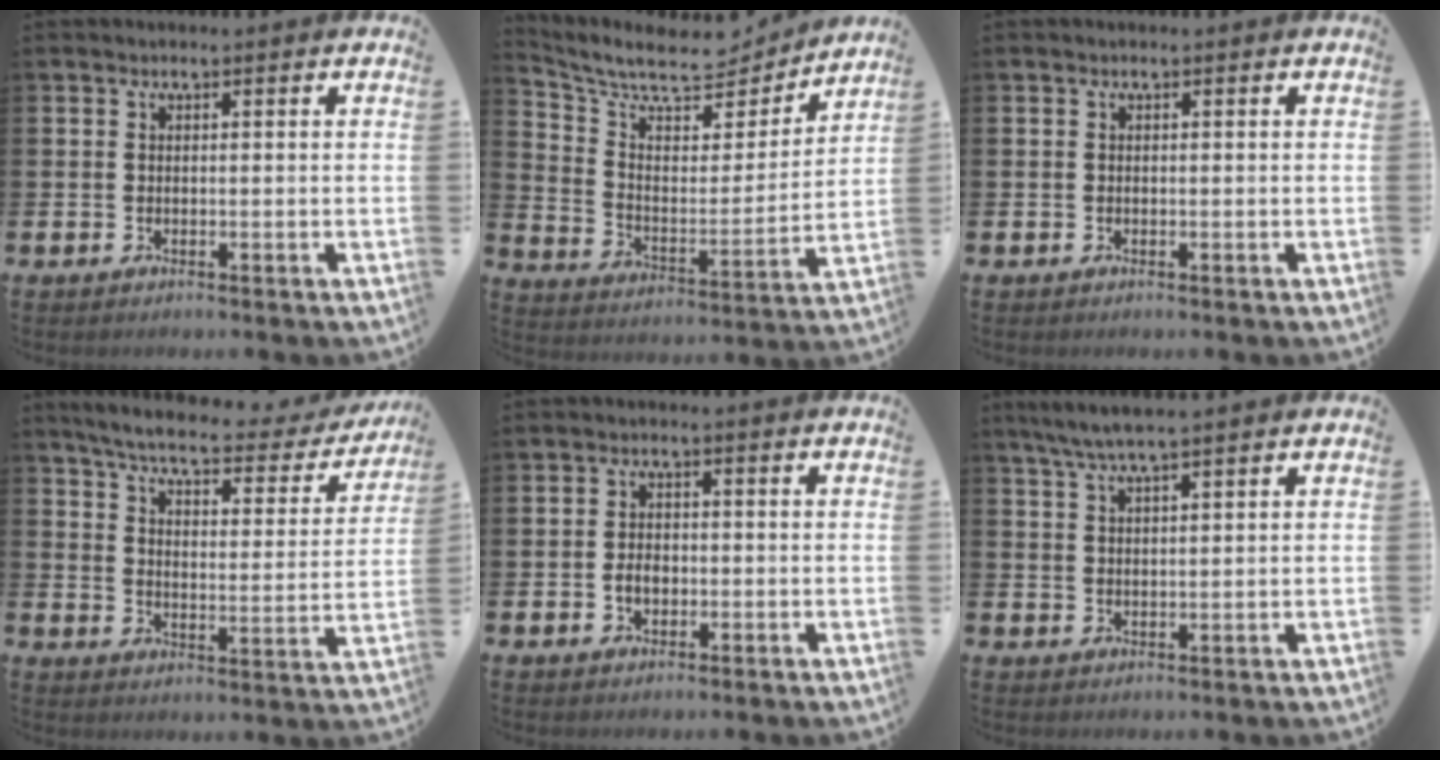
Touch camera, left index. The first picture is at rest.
{"total": 8.8, "force": [7.7, 3.1, 3.0], "torque": [-0.097, -0.056, 0.132]}
{"total": 0.0}
{"total": 6.0, "force": [5.3, 1.0, 2.6], "torque": [-0.069, -0.038, 0.083]}
{"total": 2.5, "force": [-0.6, 1.8, 1.6], "torque": [-0.023, 0.002, -0.016]}
{"total": 4.5, "force": [3.9, 0.1, 2.2], "torque": [-0.060, -0.003, 0.071]}